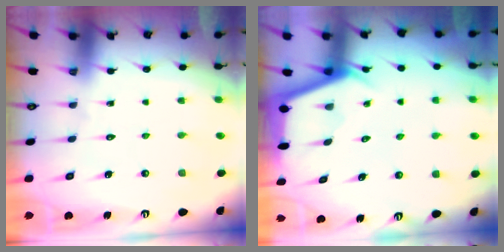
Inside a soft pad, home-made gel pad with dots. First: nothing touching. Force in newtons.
{"total": 2.8, "press": 2.8, "slide": 0.4}